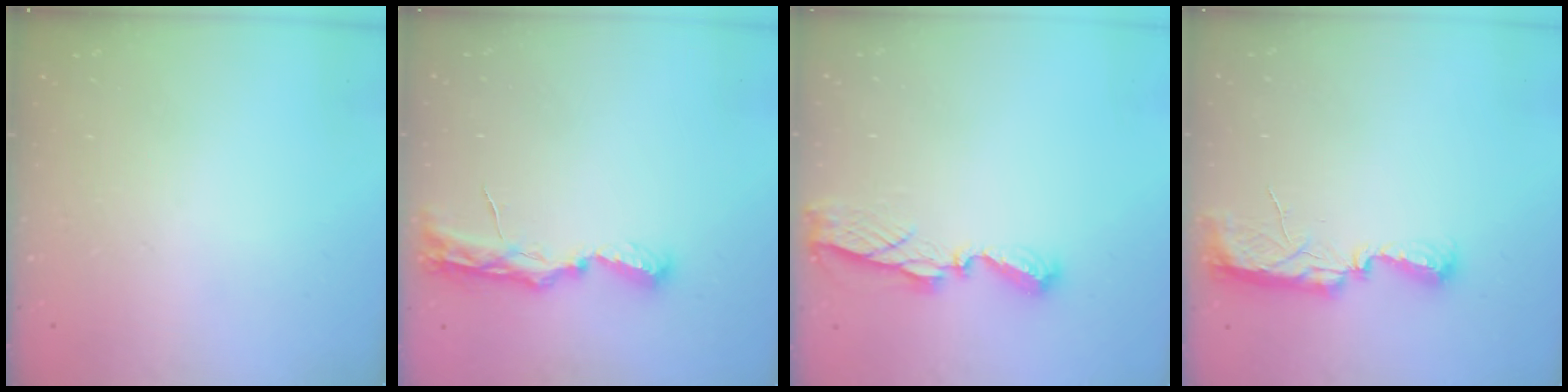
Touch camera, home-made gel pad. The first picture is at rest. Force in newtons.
{"total": 8.0, "press": 8.0, "slide": 0.7}
{"total": 6.9, "press": 6.9, "slide": 0.6}
{"total": 8.5, "press": 8.3, "slide": 2.0}